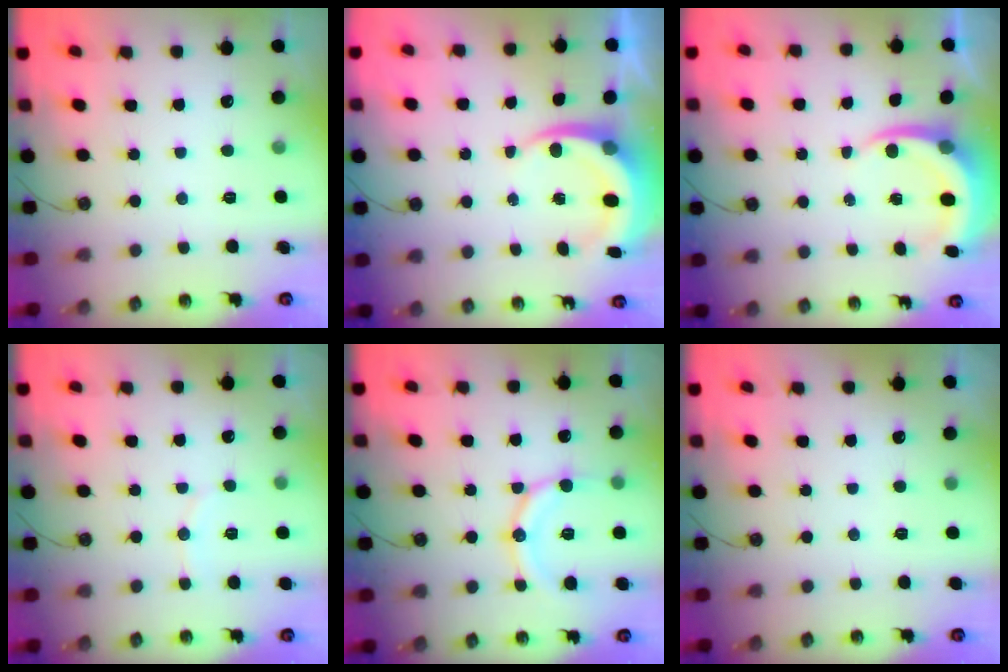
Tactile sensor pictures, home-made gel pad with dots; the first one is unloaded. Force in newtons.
{"total": 7.5, "press": 7.3, "slide": 2.0}
{"total": 7.0, "press": 7.0, "slide": 0.6}
{"total": 5.5, "press": 5.4, "slide": 1.0}
{"total": 13.8, "press": 13.5, "slide": 2.7}
{"total": 1.1, "press": 0.6, "slide": 0.9}